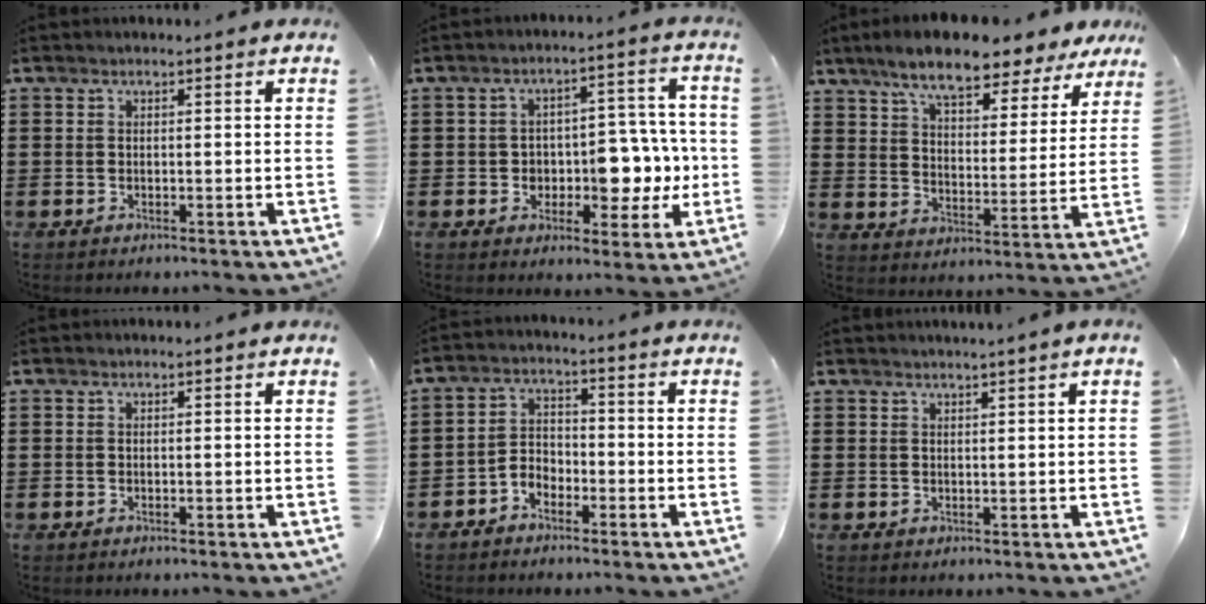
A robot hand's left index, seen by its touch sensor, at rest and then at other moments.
{"total": 7.4, "force": [-0.8, 5.7, 4.6], "torque": [-0.073, 0.001, -0.013]}
{"total": 8.4, "force": [7.2, 1.5, 4.0], "torque": [-0.100, -0.027, 0.125]}
{"total": 0.0}
{"total": 3.2, "force": [-2.7, 1.6, 0.9], "torque": [-0.022, 0.009, -0.058]}
{"total": 1.1, "force": [1.0, -0.4, 0.3], "torque": [-0.005, -0.003, 0.019]}